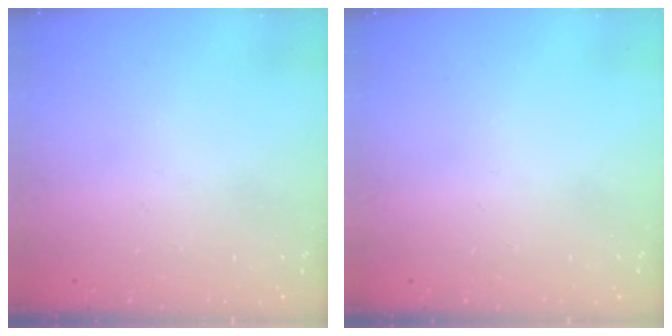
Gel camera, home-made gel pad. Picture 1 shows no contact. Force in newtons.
{"total": 0.0}